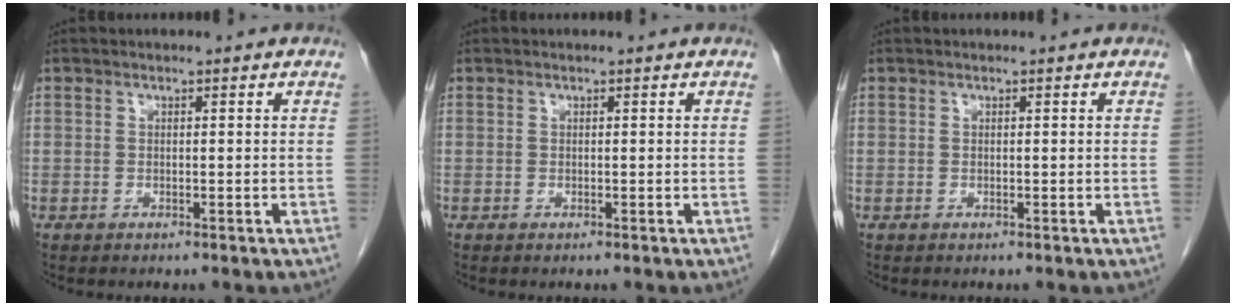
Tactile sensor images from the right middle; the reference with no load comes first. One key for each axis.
{"total": 0.0}
{"total": 0.0}